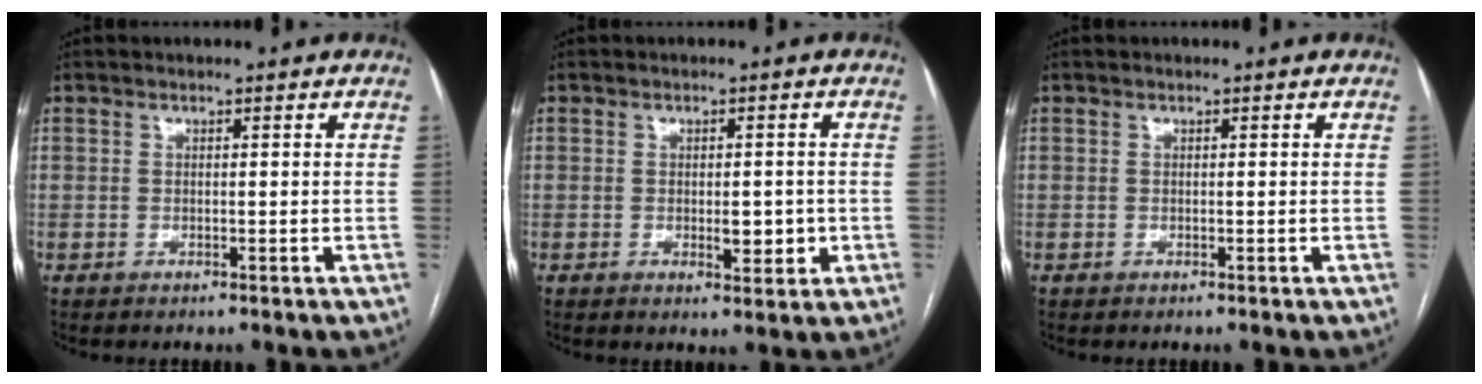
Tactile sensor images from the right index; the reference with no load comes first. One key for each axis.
{"total": 3.6, "fx": -0.6, "fy": 1.6, "fz": 3.1, "tx": -0.041, "ty": -0.001, "tz": -0.003}
{"total": 0.0}